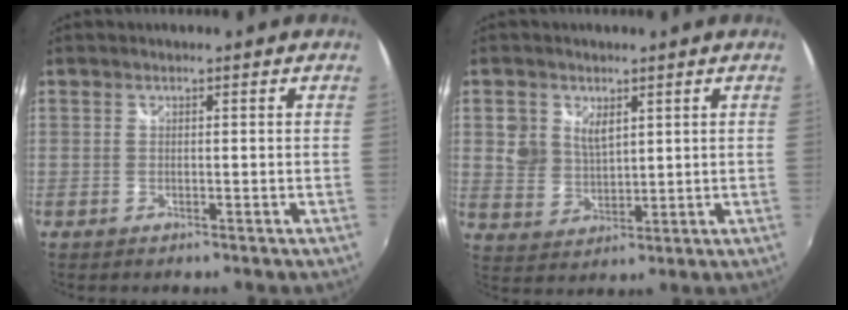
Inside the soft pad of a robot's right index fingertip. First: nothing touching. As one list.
[{"total": 6.1, "force": [2.3, 4.6, 3.3], "torque": [-0.061, 0.004, 0.049]}]